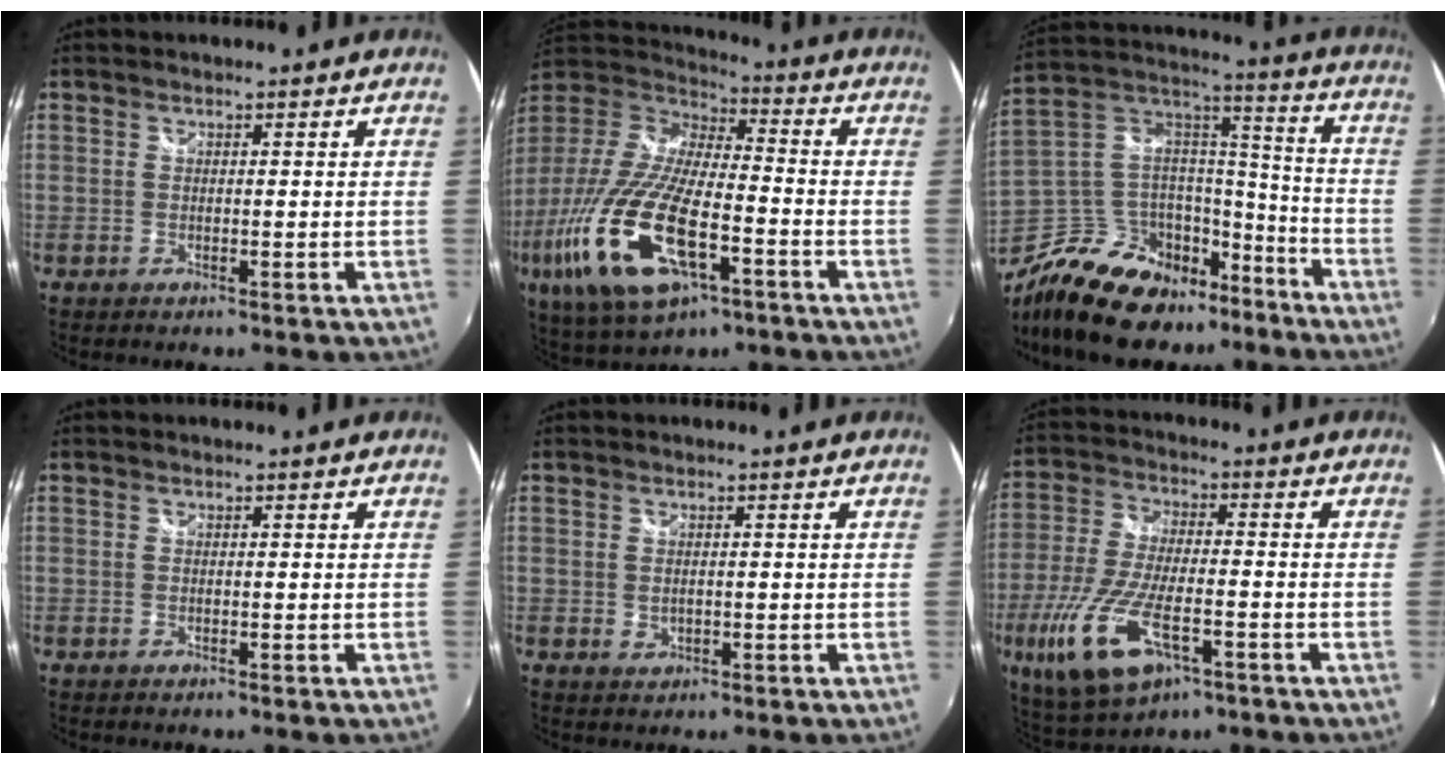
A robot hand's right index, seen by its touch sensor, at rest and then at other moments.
{"total": 25.5, "force": [-10.1, 9.6, 21.3], "torque": [-0.445, -0.061, -0.185]}
{"total": 22.7, "force": [-15.9, 12.0, 10.8], "torque": [-0.236, 0.042, -0.245]}
{"total": 0.0}
{"total": 1.4, "force": [0.0, 1.1, 0.8], "torque": [-0.013, 0.001, 0.002]}
{"total": 16.6, "force": [-7.4, 6.8, 13.3], "torque": [-0.289, -0.035, -0.135]}